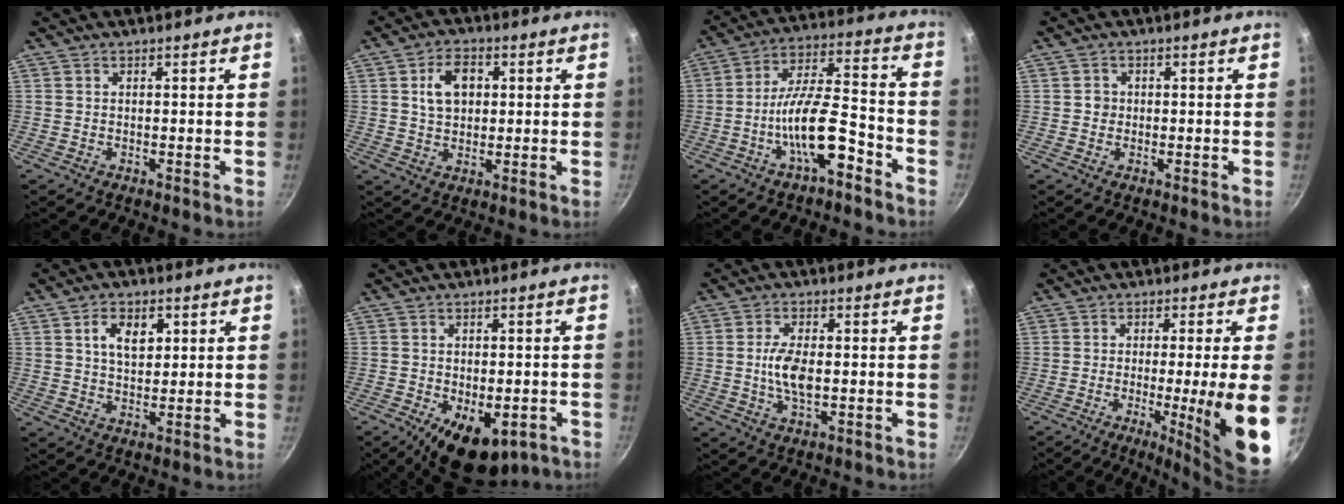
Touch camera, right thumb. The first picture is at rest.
{"total": 7.4, "force": [1.7, 5.1, 5.1], "torque": [-0.067, 0.003, 0.028]}
{"total": 13.4, "force": [-6.5, 4.5, 10.8], "torque": [-0.169, 0.054, -0.116]}
{"total": 1.6, "force": [0.0, 1.5, 0.4], "torque": [0.000, 0.003, -0.002]}
{"total": 6.5, "force": [2.2, 4.1, 4.6], "torque": [-0.060, -0.006, 0.037]}
{"total": 11.5, "force": [-5.0, 6.0, 8.5], "torque": [-0.097, 0.005, -0.057]}
{"total": 6.5, "force": [-0.3, 3.1, 5.7], "torque": [-0.115, 0.000, -0.007]}
{"total": 14.4, "force": [-2.5, 0.8, 14.1], "torque": [-0.205, -0.005, -0.028]}